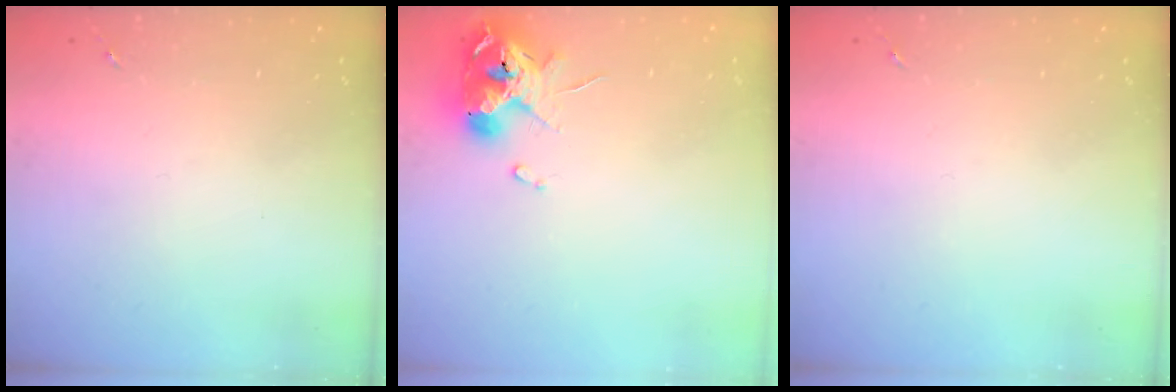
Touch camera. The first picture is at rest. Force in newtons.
{"total": 14.0, "press": 13.9, "slide": 1.7}
{"total": 0.0}